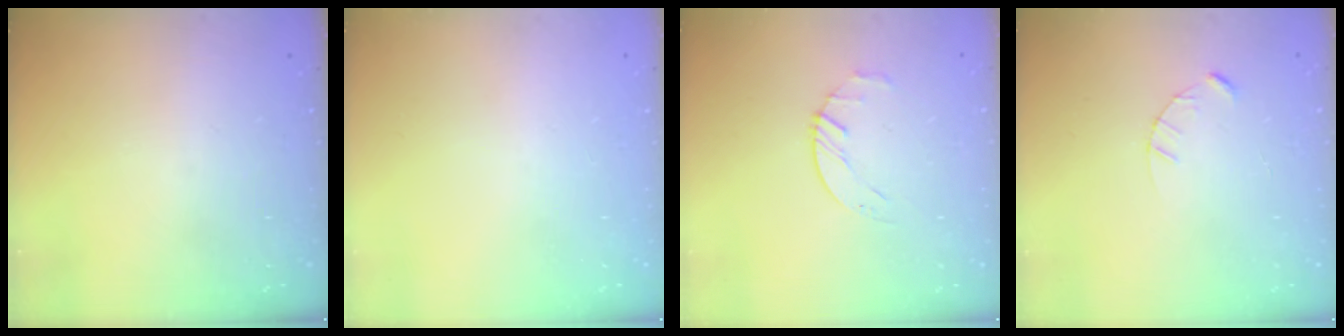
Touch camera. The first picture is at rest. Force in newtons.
{"total": 0.0}
{"total": 2.7, "press": 2.6, "slide": 0.3}
{"total": 2.4, "press": 2.4, "slide": 0.3}